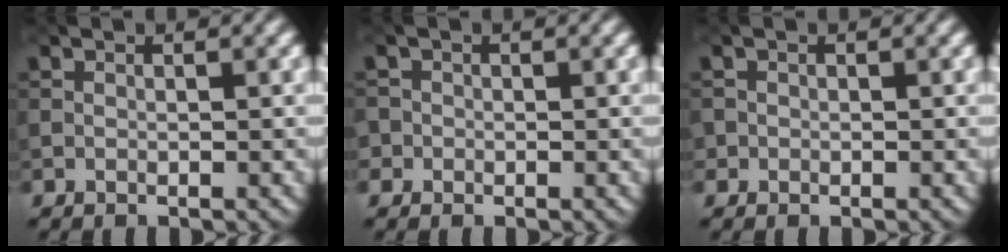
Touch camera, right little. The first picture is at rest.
{"total": 1.3, "force": [-0.4, 0.9, -0.8], "torque": [0.027, 0.008, -0.007]}
{"total": 0.7, "force": [0.0, 0.4, -0.6], "torque": [0.017, -0.003, -0.005]}